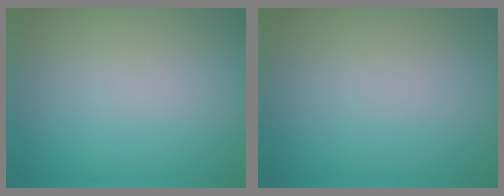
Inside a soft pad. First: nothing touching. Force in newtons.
{"total": 0.0}